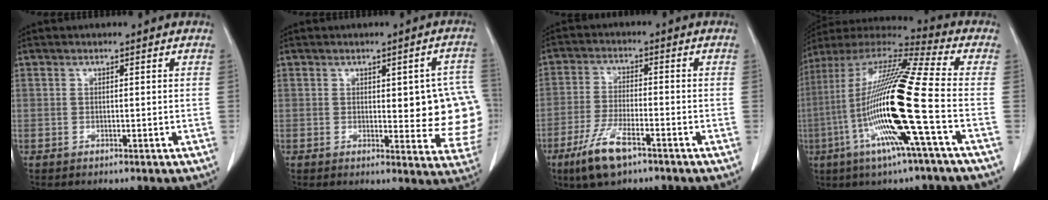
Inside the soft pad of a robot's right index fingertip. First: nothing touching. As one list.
[{"total": 12.2, "force": [0.4, 4.0, 11.5], "torque": [-0.107, 0.005, 0.006]}, {"total": 8.2, "force": [-5.1, 2.0, 6.1], "torque": [-0.126, -0.013, -0.093]}, {"total": 21.8, "force": [-5.1, -0.4, 21.2], "torque": [-0.434, -0.022, -0.114]}]